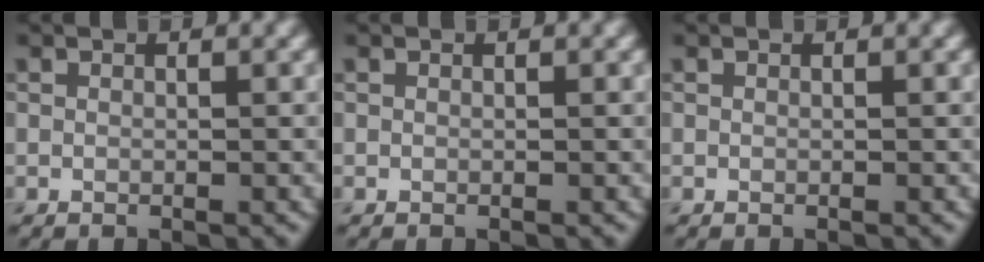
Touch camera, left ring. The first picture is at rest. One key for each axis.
{"total": 0.0}
{"total": 0.0}